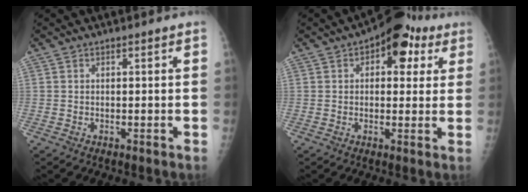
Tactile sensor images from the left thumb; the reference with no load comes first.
{"total": 10.7, "force": [4.6, 6.1, 7.5], "torque": [-0.051, 0.006, 0.052]}